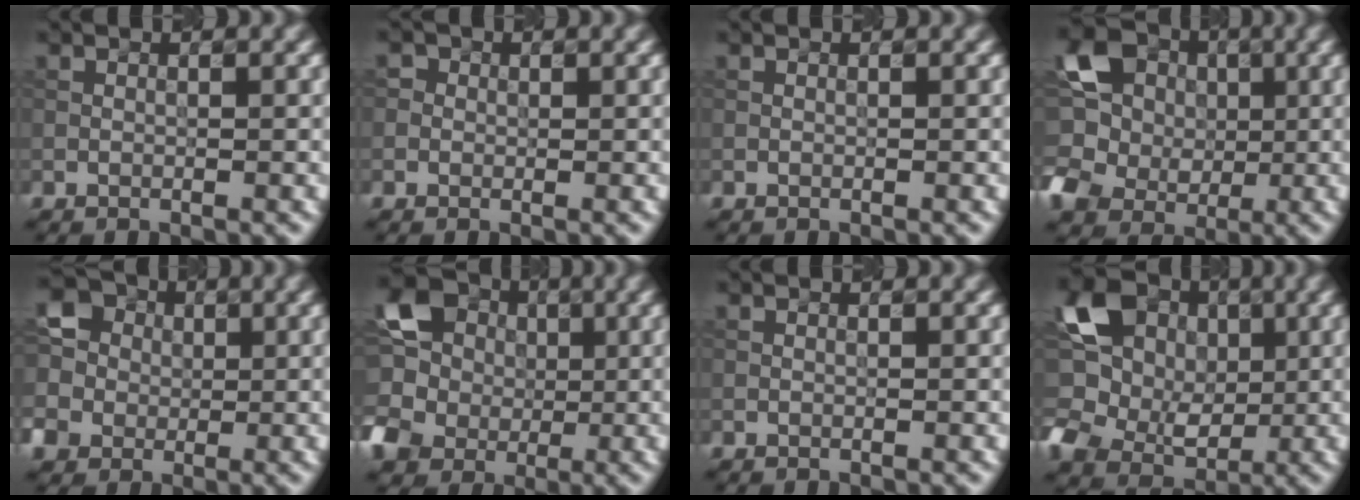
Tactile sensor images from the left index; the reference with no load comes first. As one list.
[{"total": 0.6, "force": [0.2, 0.6, -0.2], "torque": [0.004, 0.002, 0.001]}, {"total": 0.0}, {"total": 8.4, "force": [1.6, 7.3, 4.0], "torque": [-0.094, 0.011, 0.020]}, {"total": 5.8, "force": [-0.5, 5.6, 1.3], "torque": [-0.054, 0.021, -0.021]}, {"total": 10.0, "force": [1.1, 9.1, 4.0], "torque": [-0.111, 0.012, -0.004]}, {"total": 0.0}, {"total": 11.2, "force": [2.3, 9.2, 6.0], "torque": [-0.129, 0.015, 0.031]}]